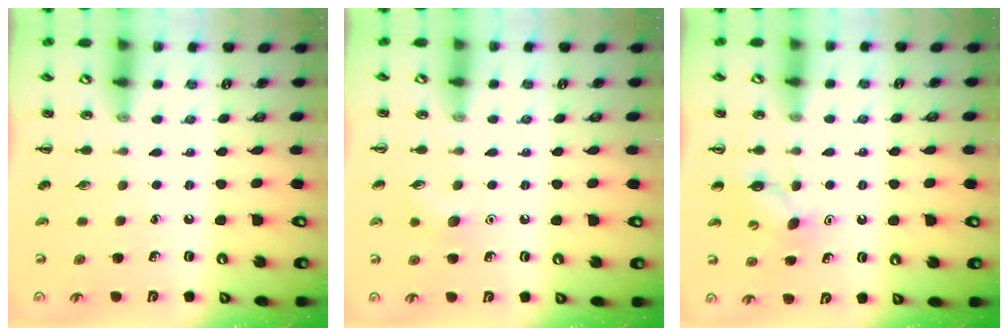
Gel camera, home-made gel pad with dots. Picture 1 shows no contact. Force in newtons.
{"total": 5.5, "press": 5.3, "slide": 1.6}
{"total": 5.9, "press": 5.8, "slide": 1.1}